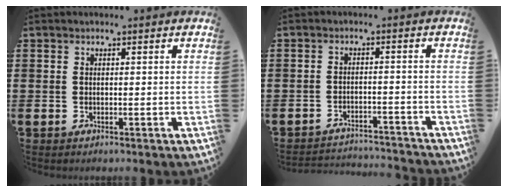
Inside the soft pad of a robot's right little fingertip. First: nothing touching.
{"total": 2.6, "force": [-2.6, 0.0, -0.1], "torque": [-0.005, 0.002, -0.057]}